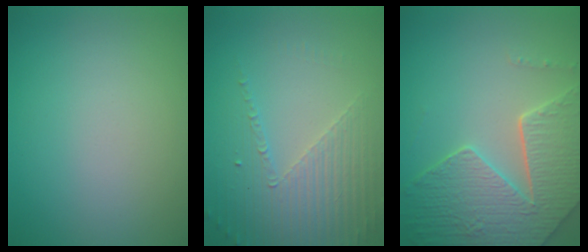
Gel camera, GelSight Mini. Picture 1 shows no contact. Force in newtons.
{"total": 3.7, "press": 3.4, "slide": 1.6}
{"total": 8.0, "press": 5.8, "slide": 5.5}